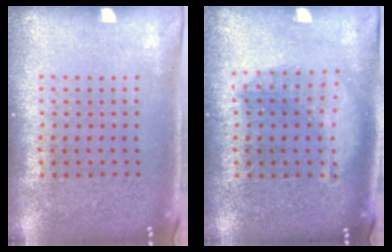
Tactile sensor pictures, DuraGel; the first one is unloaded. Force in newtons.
{"total": 1.4, "press": 1.3, "slide": 0.3}